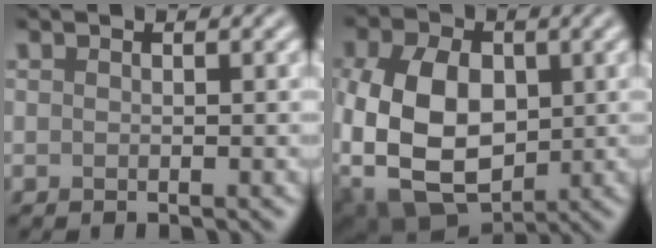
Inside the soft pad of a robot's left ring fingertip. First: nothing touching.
{"total": 10.4, "force": [-0.9, 7.1, 7.6], "torque": [-0.169, -0.005, -0.025]}